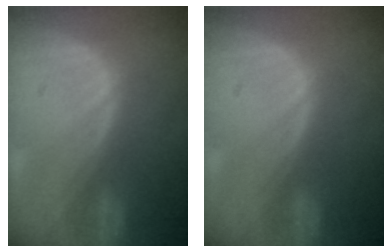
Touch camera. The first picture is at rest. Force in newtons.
{"total": 0.0}